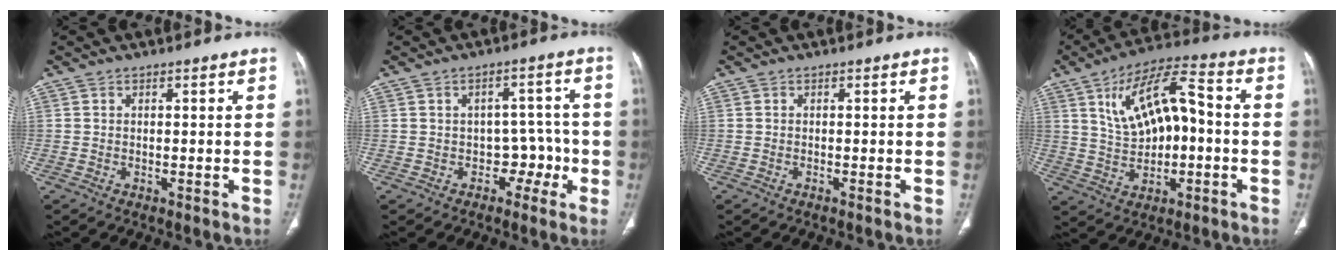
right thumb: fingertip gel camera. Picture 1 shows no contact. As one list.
[{"total": 5.2, "force": [-1.9, 4.1, 2.5], "torque": [0.005, 0.033, -0.030]}, {"total": 0.0}, {"total": 14.1, "force": [1.7, 6.9, 12.2], "torque": [-0.196, 0.030, 0.030]}]